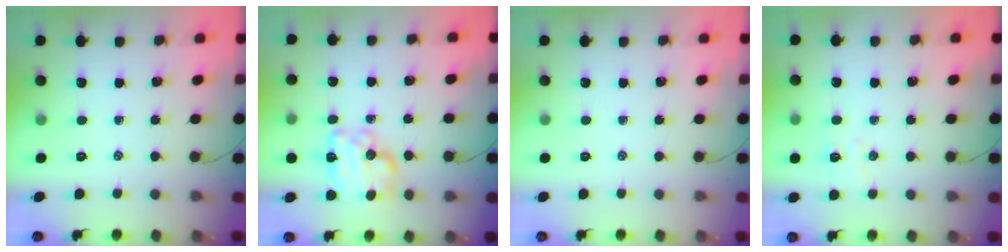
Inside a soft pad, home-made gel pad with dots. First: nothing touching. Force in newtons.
{"total": 11.1, "press": 11.1, "slide": 0.4}
{"total": 0.0}
{"total": 4.6, "press": 4.5, "slide": 0.9}